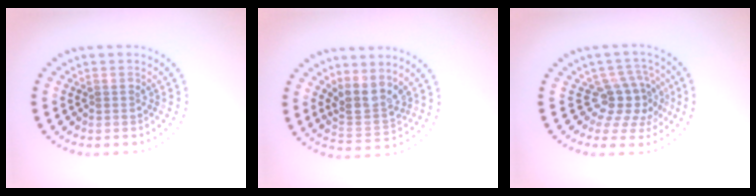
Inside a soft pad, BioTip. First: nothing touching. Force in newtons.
{"total": 3.2, "press": 2.5, "slide": 2.0}
{"total": 3.7, "press": 3.0, "slide": 2.3}